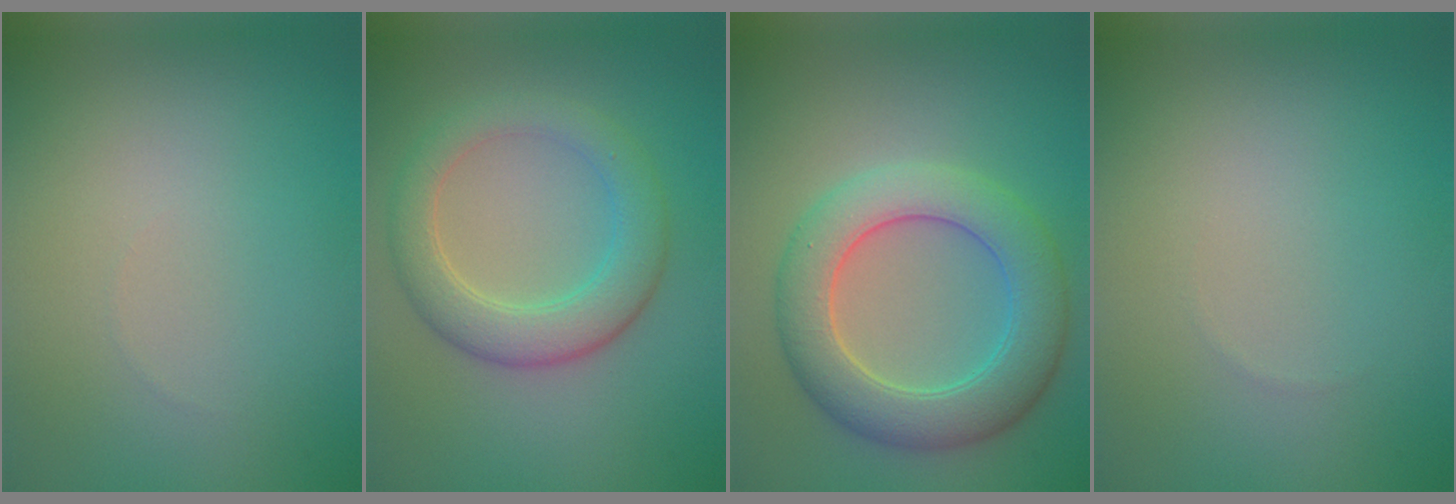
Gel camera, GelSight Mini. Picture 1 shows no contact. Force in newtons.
{"total": 4.8, "press": 4.8, "slide": 0.3}
{"total": 6.8, "press": 6.8, "slide": 0.1}
{"total": 0.0}